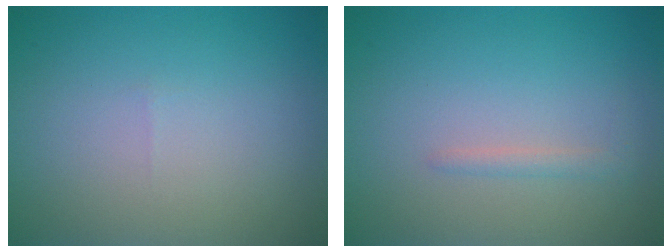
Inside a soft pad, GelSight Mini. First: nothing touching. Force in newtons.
{"total": 0.9, "press": 0.9, "slide": 0.1}